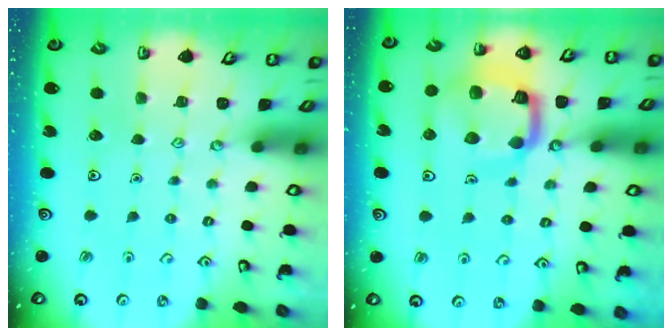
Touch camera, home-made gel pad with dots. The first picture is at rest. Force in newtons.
{"total": 13.5, "press": 13.4, "slide": 1.3}